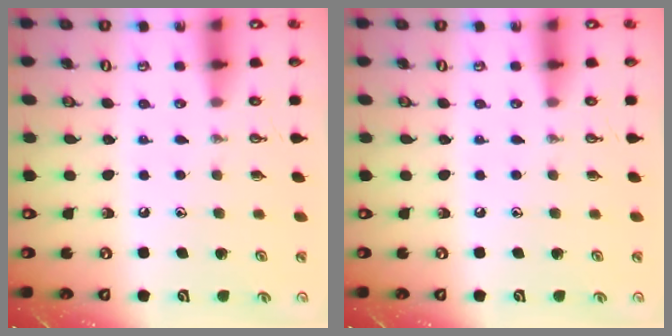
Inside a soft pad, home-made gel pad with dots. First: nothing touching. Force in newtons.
{"total": 0.0}